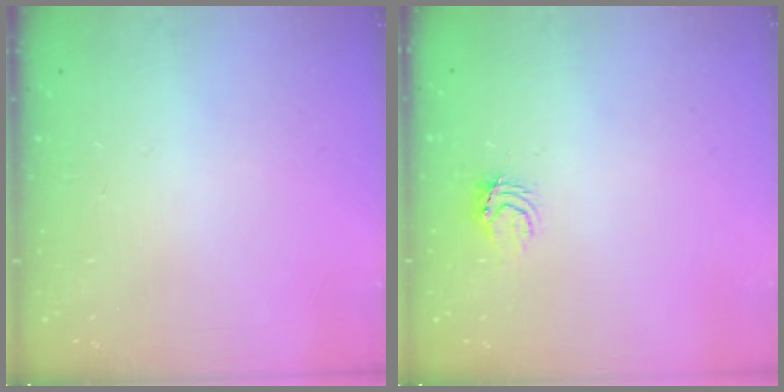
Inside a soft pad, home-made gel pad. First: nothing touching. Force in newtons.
{"total": 3.9, "press": 3.9, "slide": 0.4}